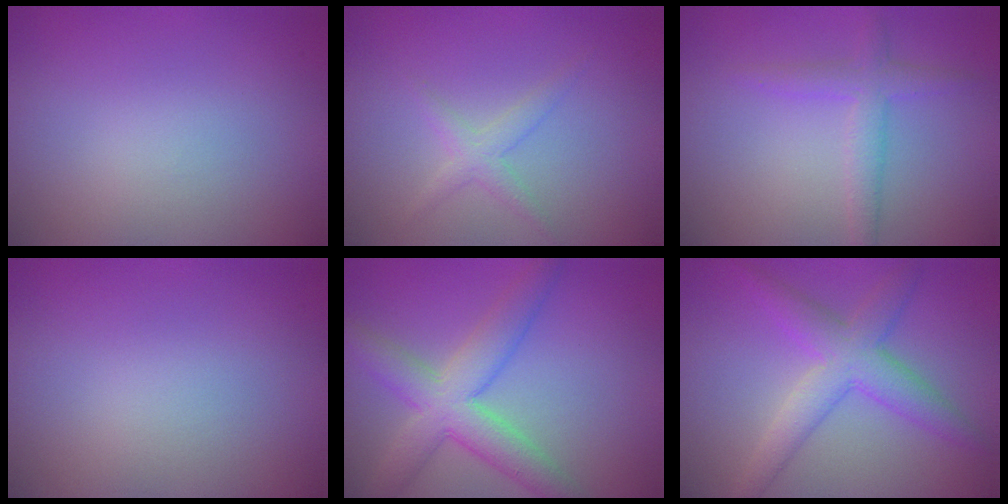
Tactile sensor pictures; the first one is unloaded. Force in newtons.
{"total": 1.6, "press": 1.6, "slide": 0.1}
{"total": 2.4, "press": 2.4, "slide": 0.2}
{"total": 0.0}
{"total": 5.9, "press": 5.9, "slide": 0.2}
{"total": 4.6, "press": 4.6, "slide": 0.2}